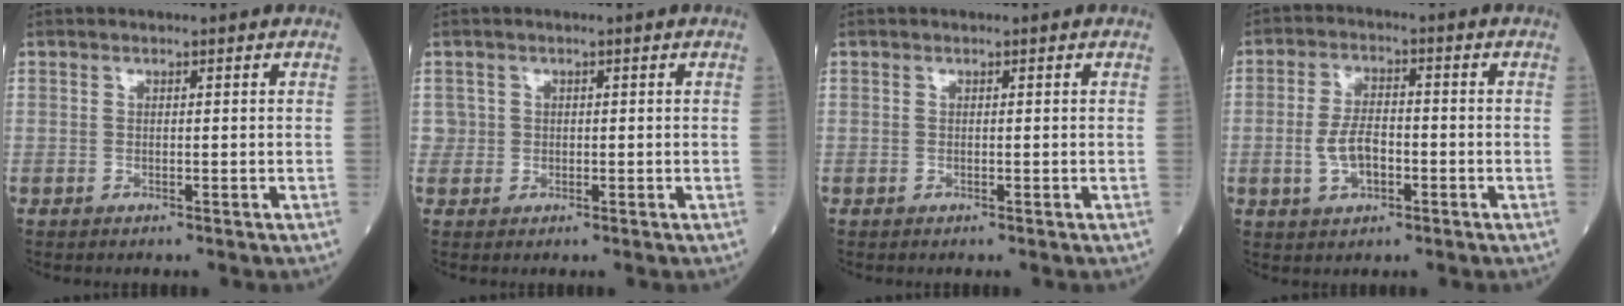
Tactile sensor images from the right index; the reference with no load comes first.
{"total": 1.4, "force": [0.2, 1.4, -0.2], "torque": [0.014, 0.006, 0.000]}
{"total": 0.0}
{"total": 5.6, "force": [-1.5, 2.8, 4.7], "torque": [-0.096, 0.006, -0.028]}